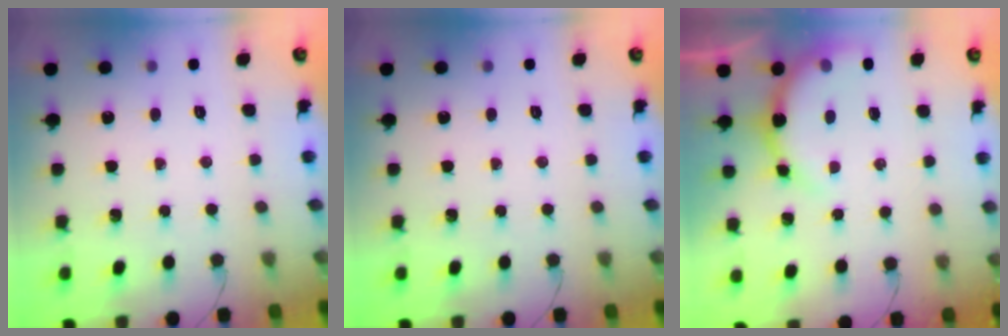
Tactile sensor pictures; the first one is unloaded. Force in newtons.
{"total": 0.0}
{"total": 8.6, "press": 8.4, "slide": 1.9}